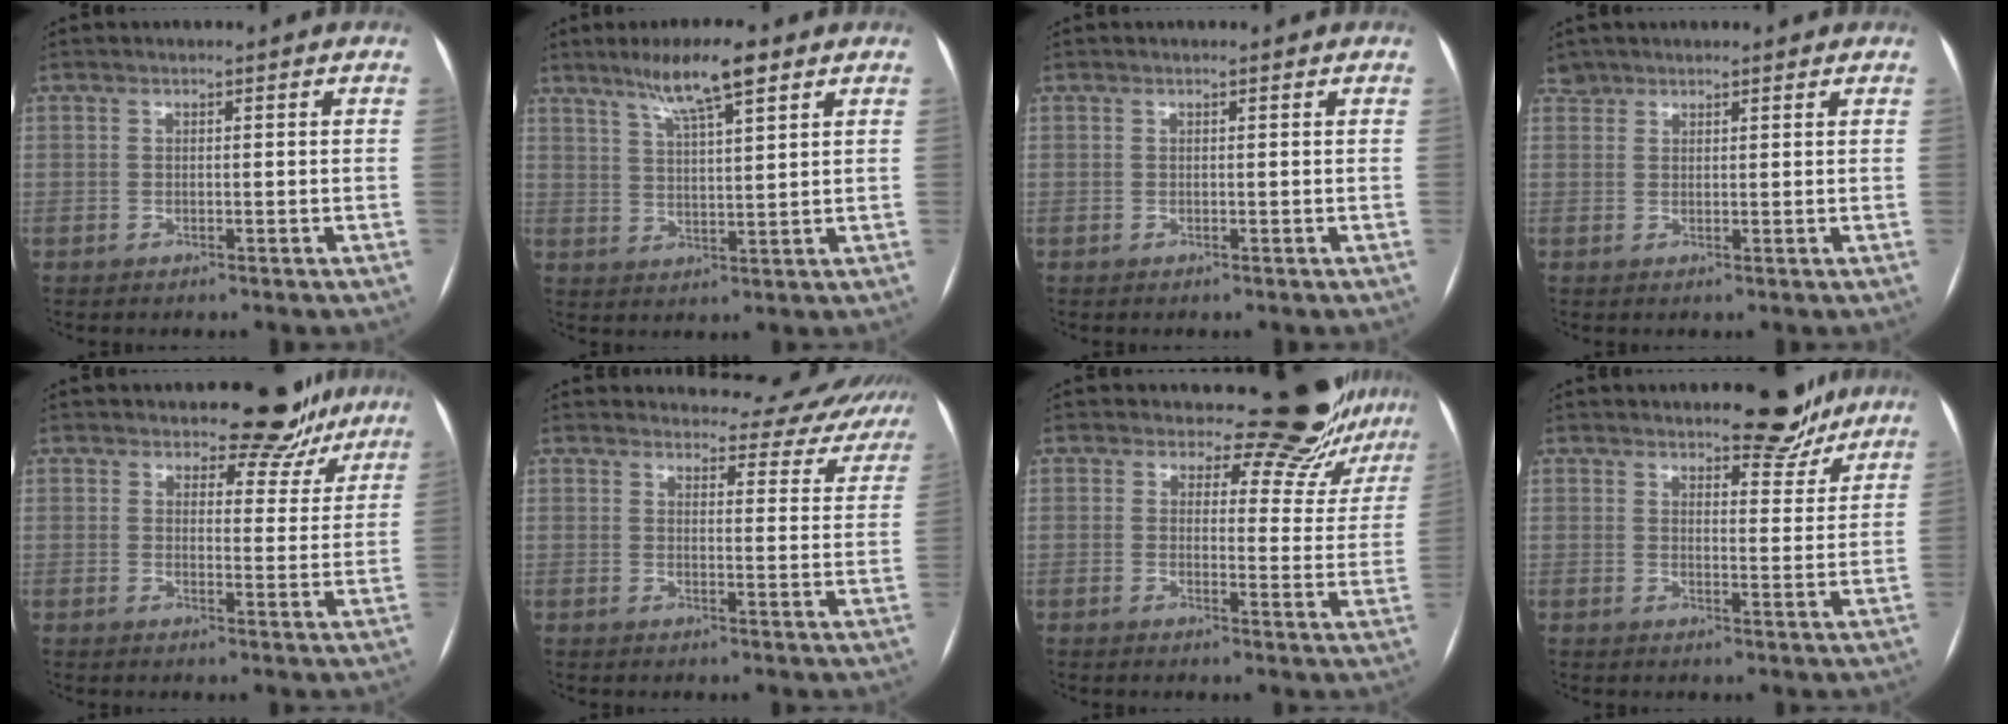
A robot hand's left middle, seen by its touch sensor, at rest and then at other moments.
{"total": 8.3, "force": [5.5, 0.7, 6.1], "torque": [-0.110, 0.008, 0.095]}
{"total": 0.0}
{"total": 2.5, "force": [2.1, 1.3, -0.4], "torque": [0.012, 0.014, 0.032]}
{"total": 8.4, "force": [7.2, 4.0, 1.7], "torque": [0.005, -0.013, 0.073]}
{"total": 15.2, "force": [14.5, 4.0, 1.8], "torque": [0.016, -0.052, 0.135]}
{"total": 11.4, "force": [10.8, 2.9, 2.1], "torque": [-0.005, -0.053, 0.102]}
{"total": 6.9, "force": [6.0, 2.3, 2.5], "torque": [-0.023, -0.010, 0.074]}